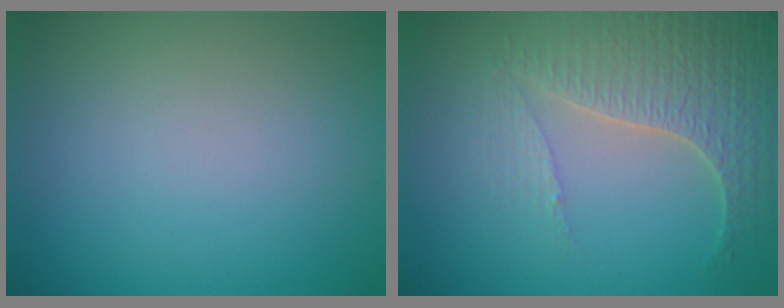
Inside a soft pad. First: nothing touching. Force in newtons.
{"total": 4.2, "press": 4.0, "slide": 1.3}